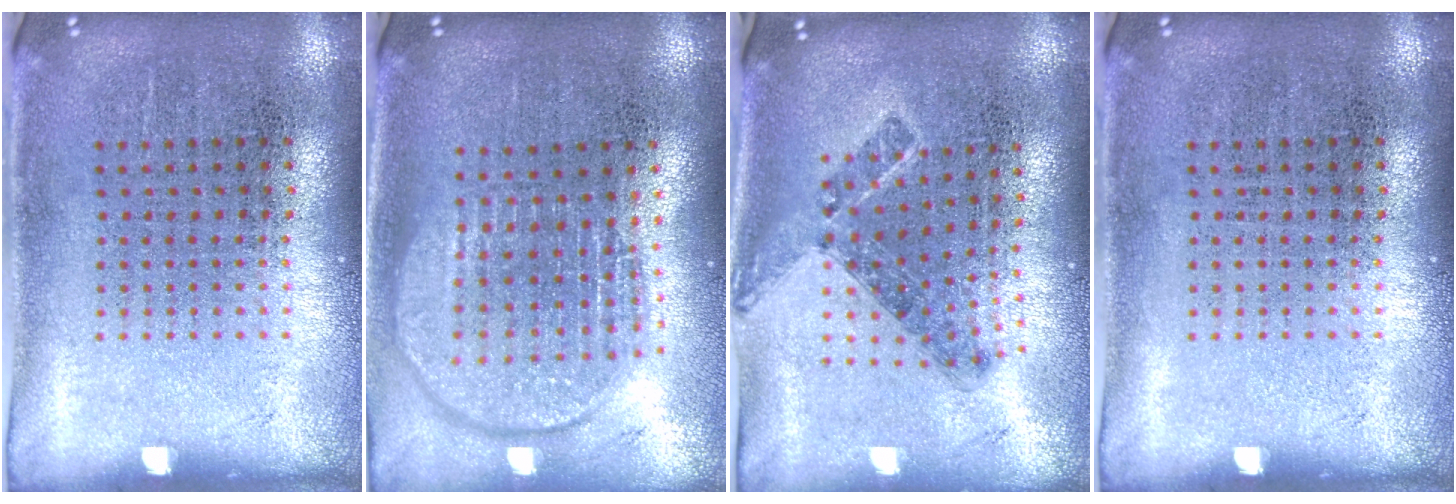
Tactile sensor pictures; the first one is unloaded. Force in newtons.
{"total": 1.8, "press": 1.5, "slide": 1.0}
{"total": 0.8, "press": 0.8, "slide": 0.3}
{"total": 0.0}